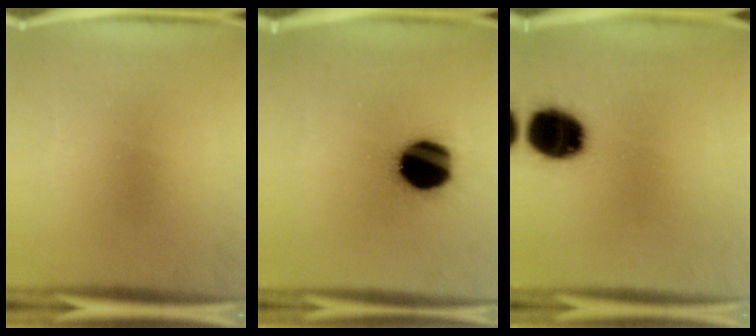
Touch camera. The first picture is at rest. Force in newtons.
{"total": 19.5}
{"total": 15.0}